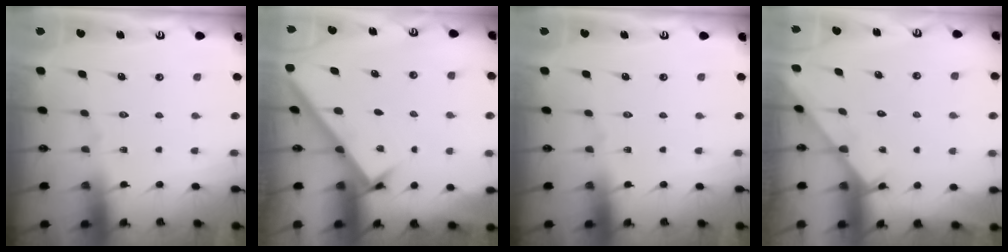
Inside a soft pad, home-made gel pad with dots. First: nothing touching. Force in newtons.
{"total": 2.4, "press": 2.4, "slide": 0.3}
{"total": 0.0}
{"total": 1.3, "press": 1.3, "slide": 0.1}